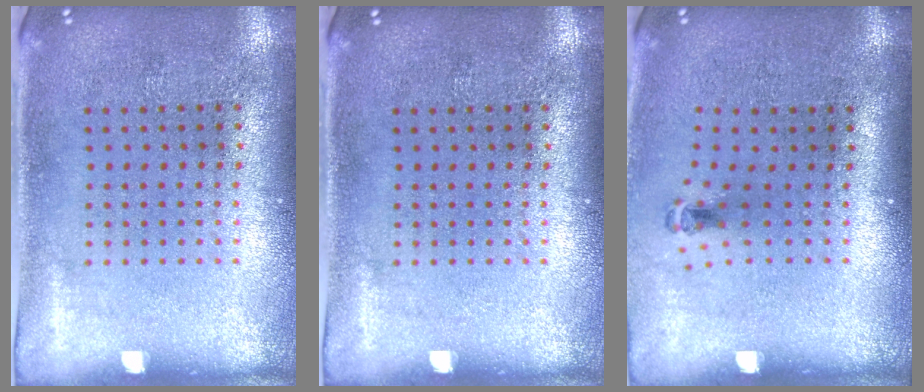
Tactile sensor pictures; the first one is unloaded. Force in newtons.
{"total": 0.0}
{"total": 0.6, "press": 0.3, "slide": 0.5}